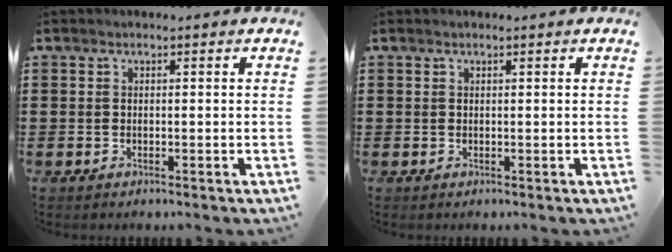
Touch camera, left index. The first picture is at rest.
{"total": 0.0}